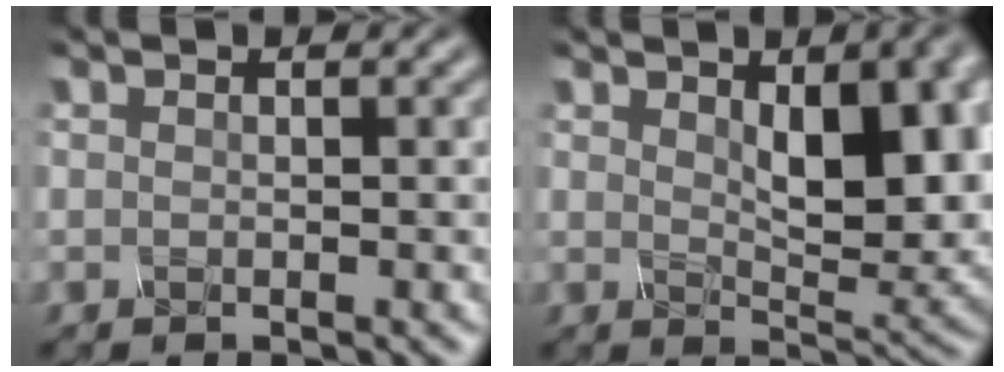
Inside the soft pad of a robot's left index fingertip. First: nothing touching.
{"total": 8.9, "force": [2.1, 3.9, 7.7], "torque": [-0.115, -0.004, 0.042]}